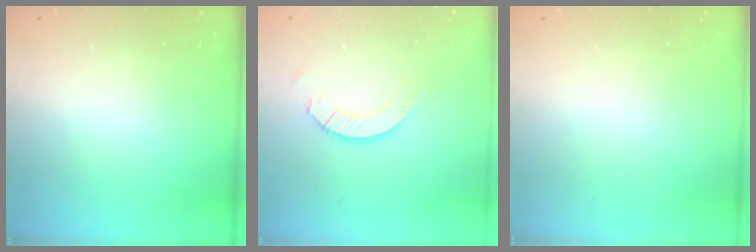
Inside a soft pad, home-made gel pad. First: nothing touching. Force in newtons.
{"total": 5.4, "press": 5.4, "slide": 0.5}
{"total": 0.0}